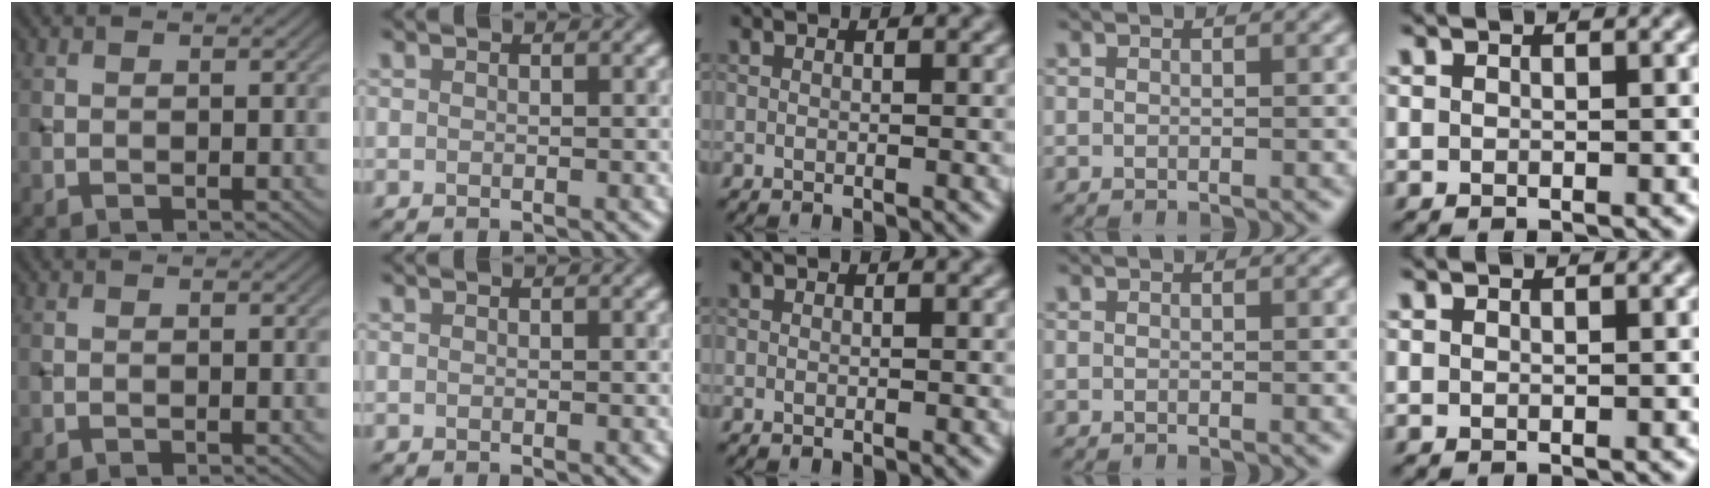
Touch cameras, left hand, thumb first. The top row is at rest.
{}